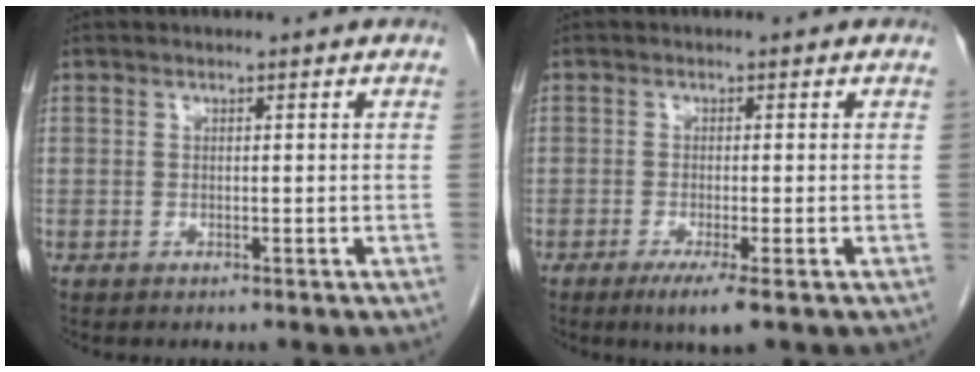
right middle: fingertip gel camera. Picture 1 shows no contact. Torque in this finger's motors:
{"motor_torque": [0.90, -0.44, 0.32, 0.07]}